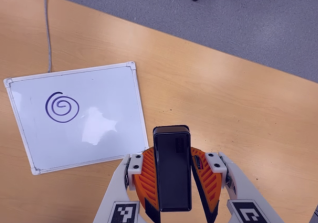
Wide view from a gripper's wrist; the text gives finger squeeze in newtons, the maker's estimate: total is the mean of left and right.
{"total": 5.6, "left": 5.2, "right": 6.0}